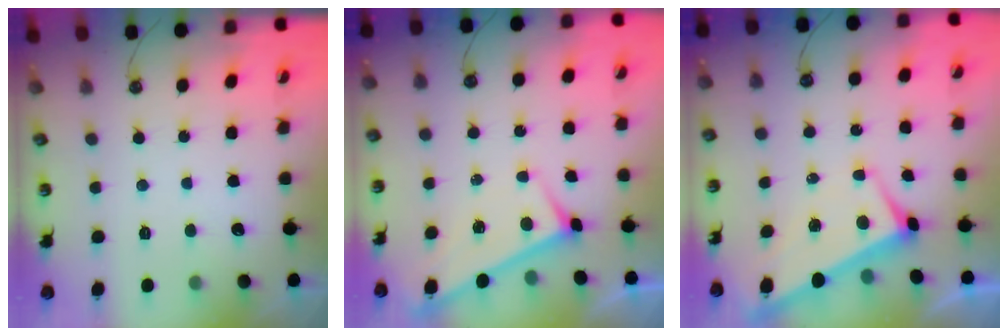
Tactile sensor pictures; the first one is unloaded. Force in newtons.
{"total": 3.3, "press": 3.3, "slide": 0.3}
{"total": 2.9, "press": 2.8, "slide": 0.9}